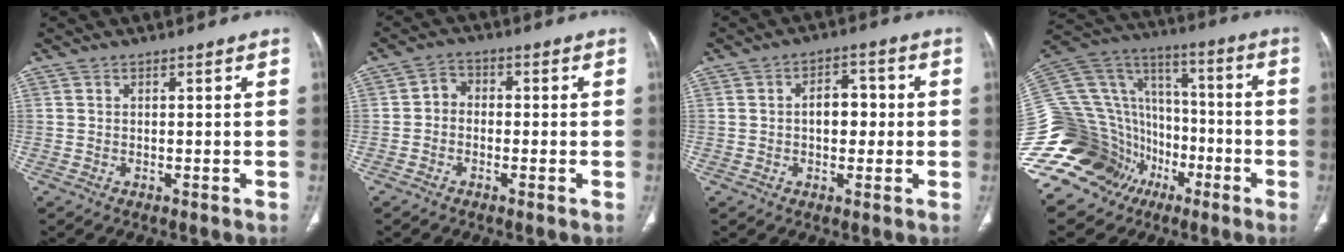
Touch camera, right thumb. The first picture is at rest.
{"total": 3.4, "force": [-0.7, 2.9, 1.6], "torque": [-0.010, 0.015, -0.023]}
{"total": 6.1, "force": [0.1, 4.1, 4.6], "torque": [-0.049, 0.019, -0.001]}
{"total": 33.3, "force": [-15.8, 24.7, 15.9], "torque": [-0.396, 0.073, -0.268]}